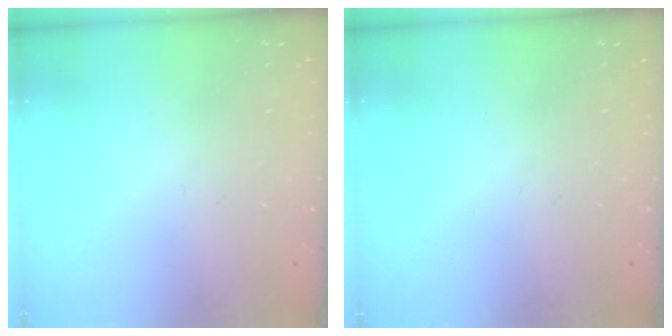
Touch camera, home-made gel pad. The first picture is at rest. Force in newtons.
{"total": 0.0}